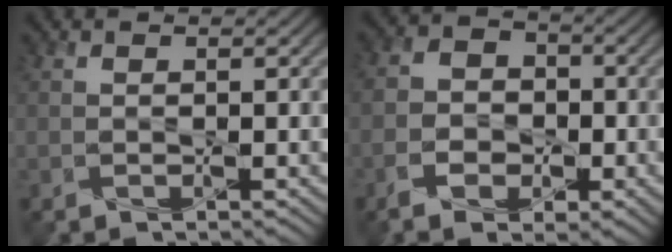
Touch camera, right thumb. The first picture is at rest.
{"total": 6.5, "force": [-2.8, 4.6, 3.6], "torque": [-0.070, -0.010, -0.056]}